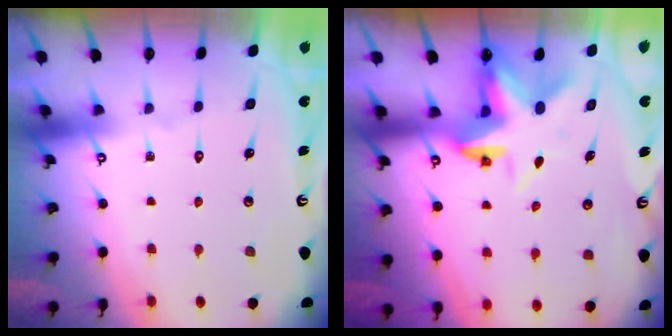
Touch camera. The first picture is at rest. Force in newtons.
{"total": 5.2, "press": 5.2, "slide": 0.5}